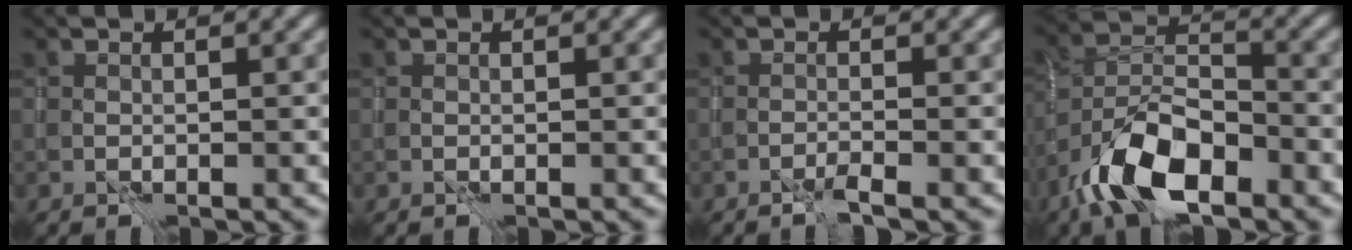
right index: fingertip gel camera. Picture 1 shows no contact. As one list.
[{"total": 0.0}, {"total": 0.9, "force": [-0.4, -0.6, 0.5], "torque": [-0.009, 0.003, -0.010]}, {"total": 8.0, "force": [-4.9, 3.2, 5.4], "torque": [-0.096, 0.007, -0.099]}]